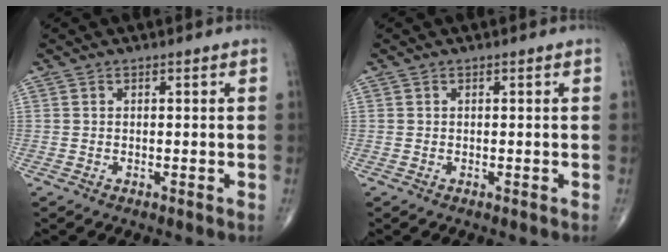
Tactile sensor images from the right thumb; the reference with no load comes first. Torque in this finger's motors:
{"motor_torque": [0.25, -0.25, -0.24, -0.09, 0.01]}